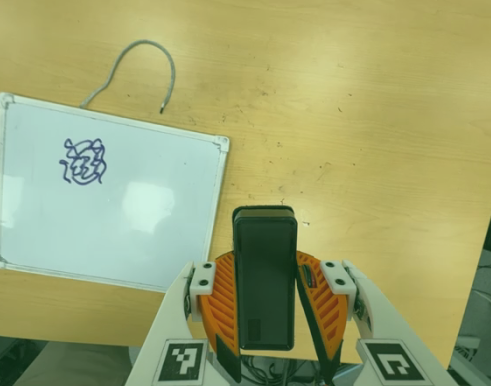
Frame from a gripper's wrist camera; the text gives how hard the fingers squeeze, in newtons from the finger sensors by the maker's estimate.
{"total": 5.3, "left": 4.3, "right": 6.3}